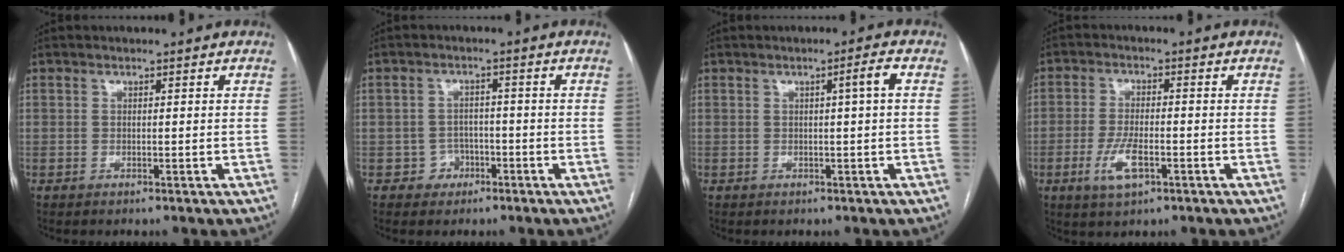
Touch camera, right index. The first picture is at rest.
{"total": 3.2, "force": [-1.5, 2.8, 0.1], "torque": [0.010, 0.015, -0.022]}
{"total": 2.2, "force": [0.3, -0.4, 2.1], "torque": [-0.033, 0.002, 0.006]}
{"total": 5.8, "force": [-2.4, 2.0, 4.9], "torque": [-0.100, -0.005, -0.039]}